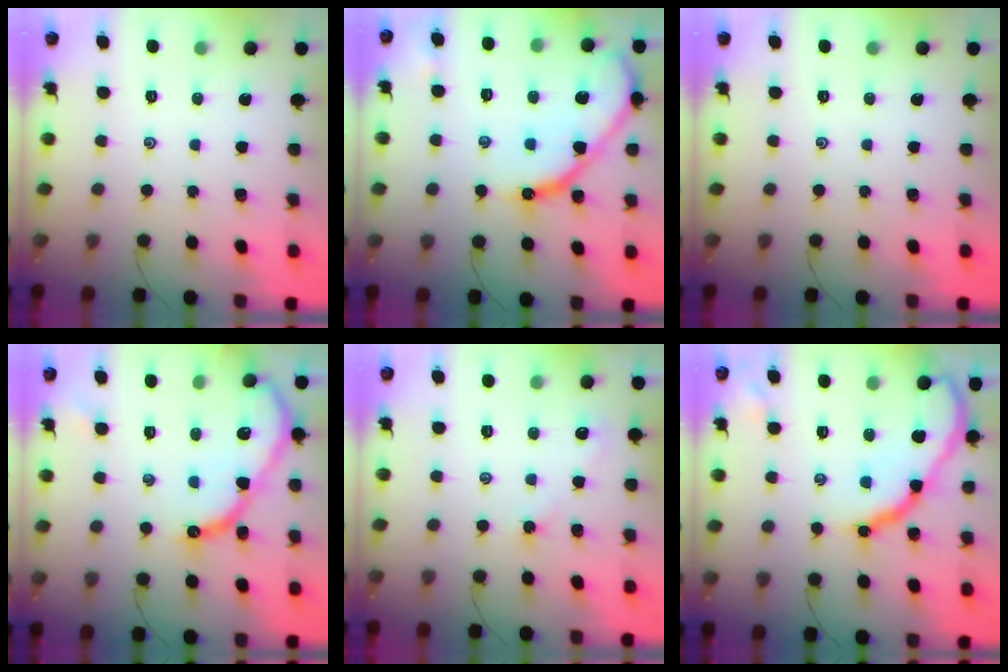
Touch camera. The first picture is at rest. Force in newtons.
{"total": 13.8, "press": 13.7, "slide": 1.2}
{"total": 0.0}
{"total": 13.4, "press": 13.4, "slide": 1.0}
{"total": 3.1, "press": 3.1, "slide": 0.6}
{"total": 16.8, "press": 16.8, "slide": 1.4}